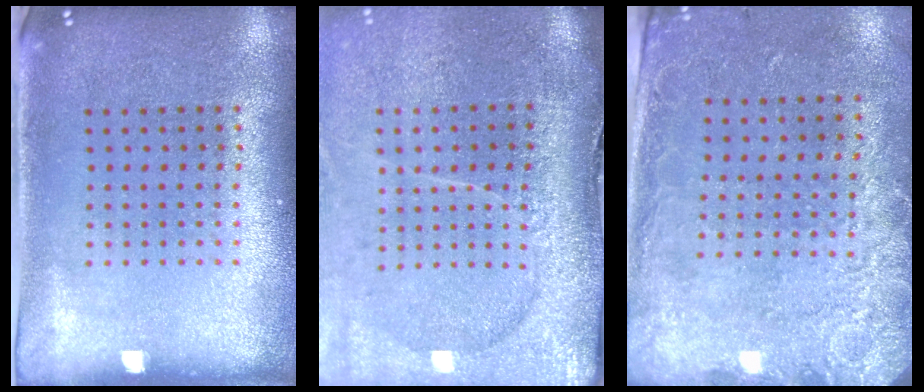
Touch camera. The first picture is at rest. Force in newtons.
{"total": 4.5, "press": 3.6, "slide": 2.7}
{"total": 2.6, "press": 1.9, "slide": 1.8}